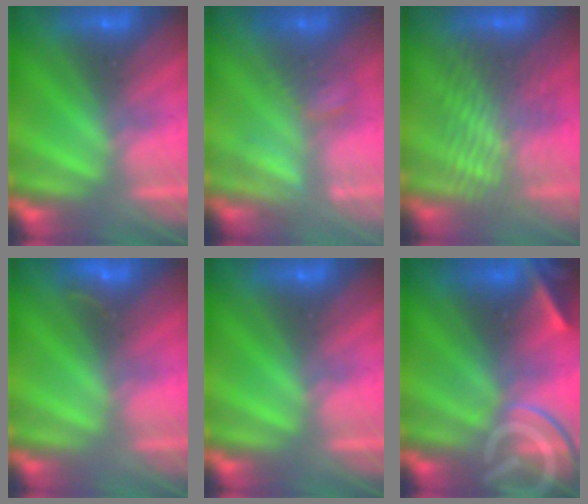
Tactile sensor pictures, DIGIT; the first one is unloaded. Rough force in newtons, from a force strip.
{"total": 2.8}
{"total": 3.4}
{"total": 3.1}
{"total": 0.0}
{"total": 8.3}